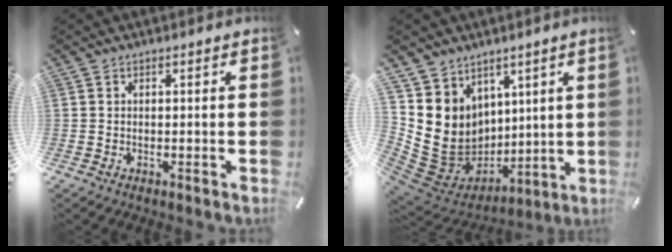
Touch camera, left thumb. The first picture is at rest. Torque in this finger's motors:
{"motor_torque": [2.42, 2.34, 0.40, -0.23, 0.43]}